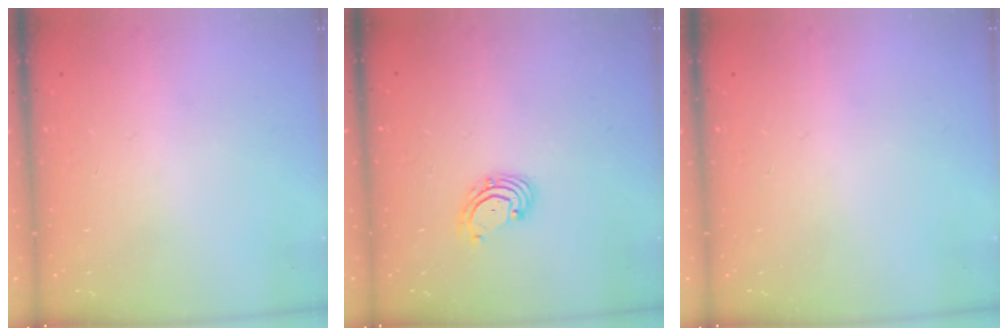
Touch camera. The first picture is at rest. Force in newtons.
{"total": 2.7, "press": 2.7, "slide": 0.6}
{"total": 0.0}